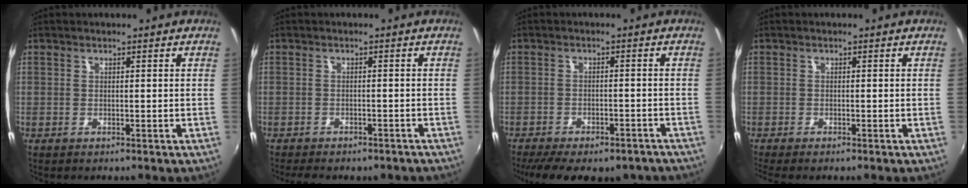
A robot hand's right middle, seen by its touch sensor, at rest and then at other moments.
{"total": 7.5, "force": [-6.3, 2.6, 3.2], "torque": [-0.073, -0.018, -0.082]}
{"total": 16.2, "force": [-12.9, 6.0, 7.8], "torque": [-0.165, -0.028, -0.166]}
{"total": 2.3, "force": [-2.0, 0.2, 1.2], "torque": [-0.026, -0.015, -0.034]}